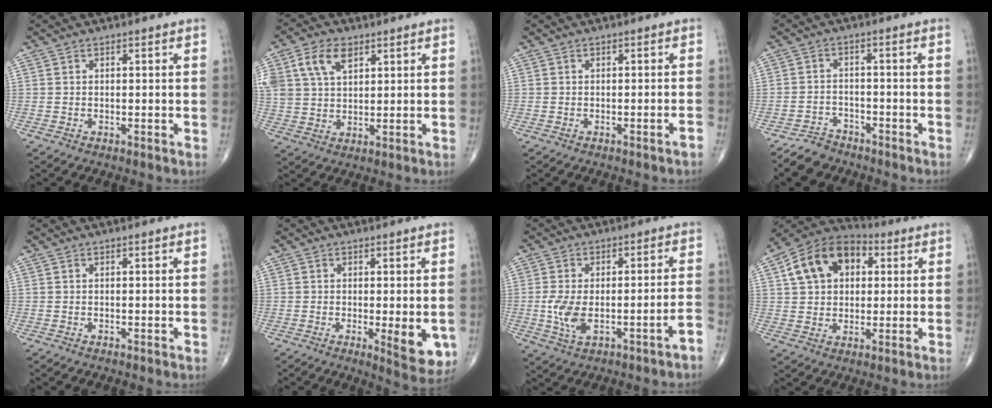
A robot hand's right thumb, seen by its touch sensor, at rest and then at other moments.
{"total": 10.0, "force": [4.6, 6.2, 6.4], "torque": [-0.123, -0.004, 0.092]}
{"total": 1.0, "force": [-0.8, 0.0, 0.6], "torque": [-0.012, 0.008, -0.011]}
{"total": 4.8, "force": [-4.1, 2.5, 0.3], "torque": [-0.001, 0.019, -0.077]}
{"total": 0.0}
{"total": 6.9, "force": [-1.2, 2.4, 6.3], "torque": [-0.074, -0.016, -0.012]}
{"total": 8.5, "force": [-2.9, 3.0, 7.4], "torque": [-0.137, 0.033, -0.036]}
{"total": 14.7, "force": [4.3, 10.5, 9.3], "torque": [-0.133, 0.014, 0.063]}